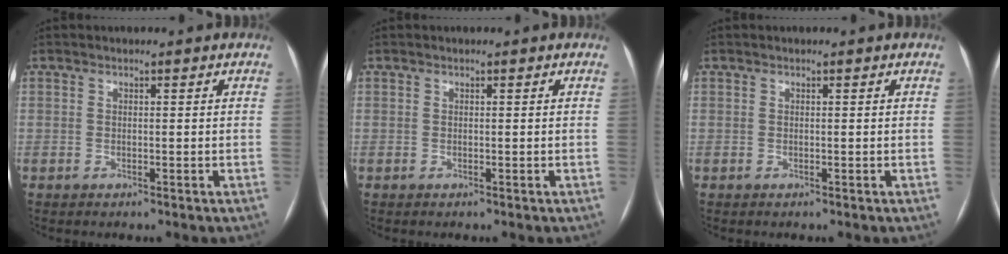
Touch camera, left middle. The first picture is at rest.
{"total": 0.0}
{"total": 0.0}